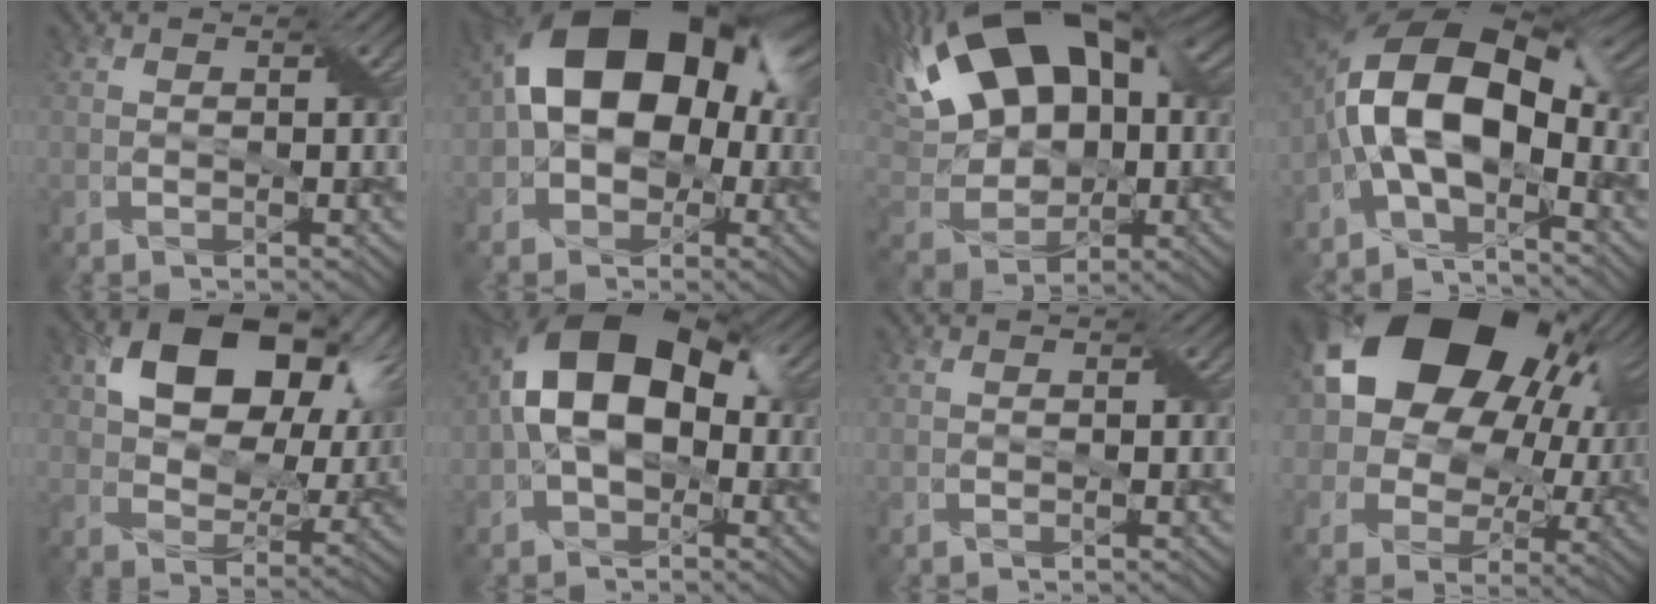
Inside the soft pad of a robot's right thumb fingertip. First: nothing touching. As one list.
[{"total": 16.5, "force": [1.0, 11.3, 12.1], "torque": [-0.175, 0.012, 0.008]}, {"total": 19.7, "force": [6.7, 12.0, 14.1], "torque": [-0.295, 0.054, 0.116]}, {"total": 14.1, "force": [-2.2, 7.1, 12.0], "torque": [-0.215, 0.018, -0.058]}, {"total": 14.7, "force": [6.1, 9.1, 9.8], "torque": [-0.167, 0.001, 0.110]}, {"total": 13.4, "force": [1.1, 8.3, 10.5], "torque": [-0.189, 0.021, 0.006]}, {"total": 0.0}, {"total": 20.8, "force": [7.2, 14.7, 12.8], "torque": [-0.235, 0.020, 0.134]}]